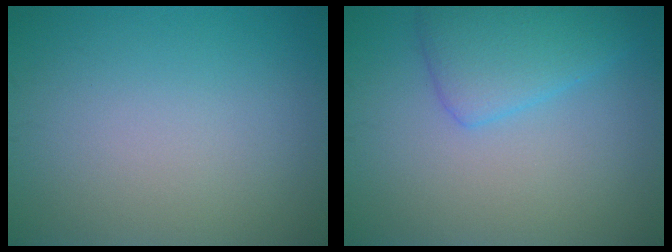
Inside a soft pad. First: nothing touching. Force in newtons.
{"total": 4.0, "press": 4.0, "slide": 0.1}